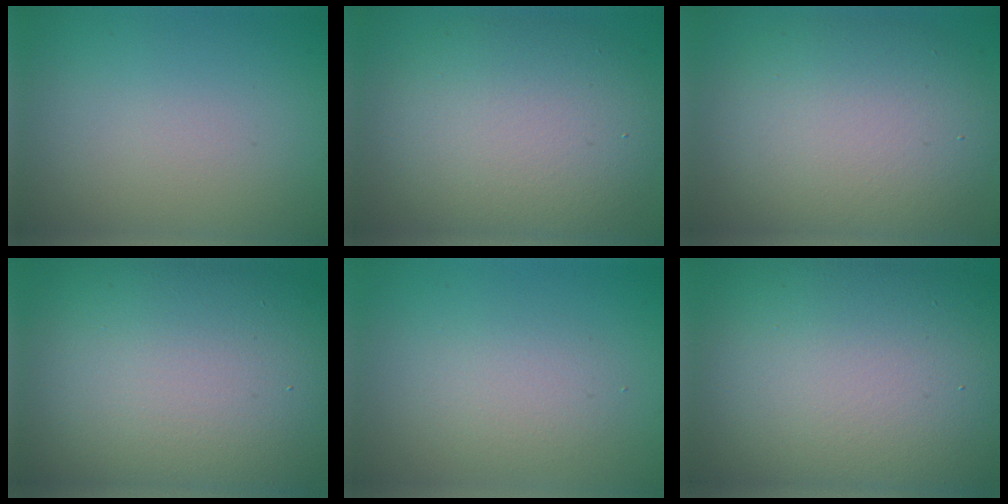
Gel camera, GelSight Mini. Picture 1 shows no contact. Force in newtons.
{"total": 9.6, "press": 9.5, "slide": 0.9}
{"total": 9.8, "press": 9.8, "slide": 0.3}
{"total": 18.7, "press": 18.7, "slide": 0.8}
{"total": 2.1, "press": 2.1, "slide": 0.1}
{"total": 17.8, "press": 17.8, "slide": 1.0}